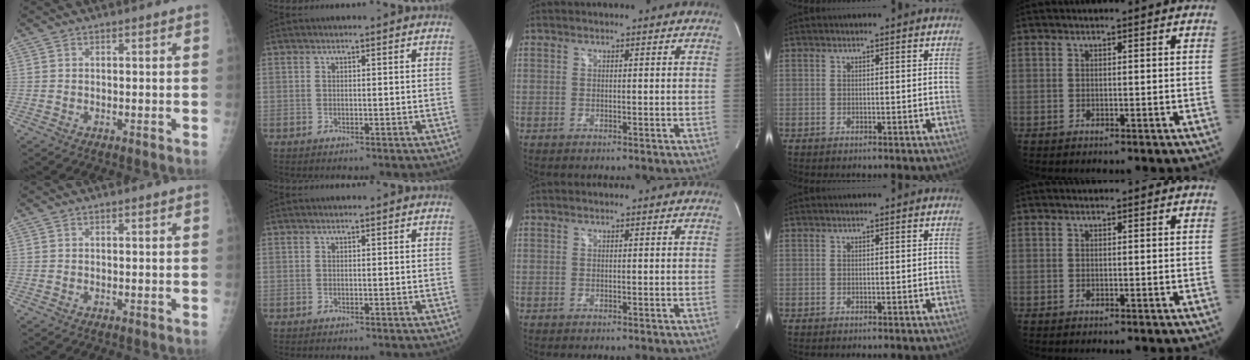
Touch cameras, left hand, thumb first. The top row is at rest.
{}